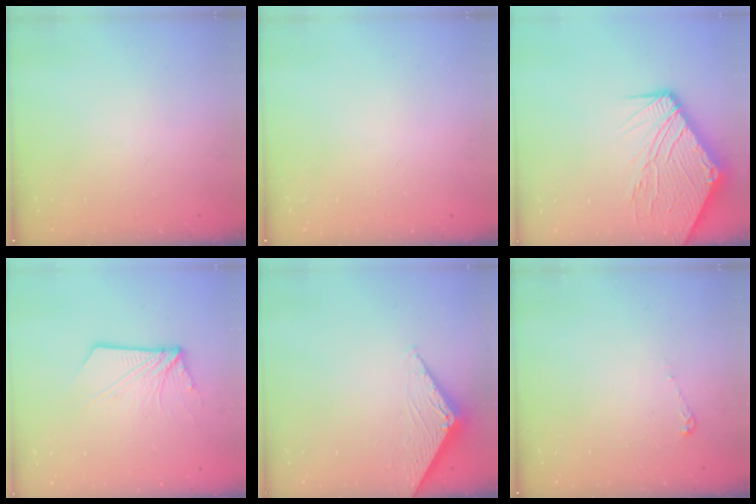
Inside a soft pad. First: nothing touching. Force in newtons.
{"total": 0.0}
{"total": 17.5, "press": 17.4, "slide": 2.2}
{"total": 9.8, "press": 9.7, "slide": 0.9}
{"total": 3.1, "press": 3.1, "slide": 0.4}
{"total": 3.9, "press": 3.9, "slide": 0.3}